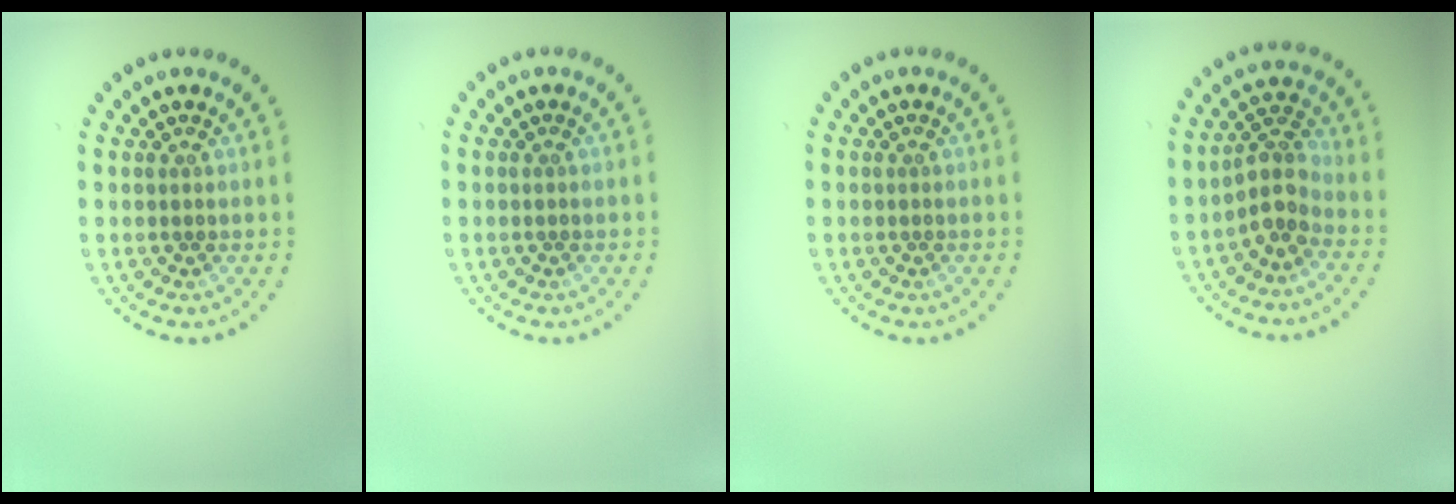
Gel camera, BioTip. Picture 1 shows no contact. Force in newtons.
{"total": 0.0}
{"total": 0.0}
{"total": 2.9, "press": 2.4, "slide": 1.7}